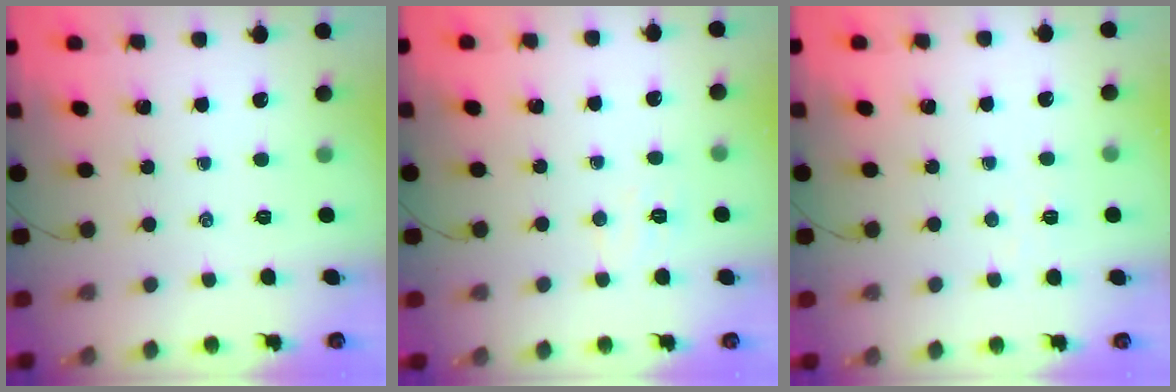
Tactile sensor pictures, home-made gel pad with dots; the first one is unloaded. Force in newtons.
{"total": 4.1, "press": 4.0, "slide": 0.9}
{"total": 2.9, "press": 2.8, "slide": 0.6}